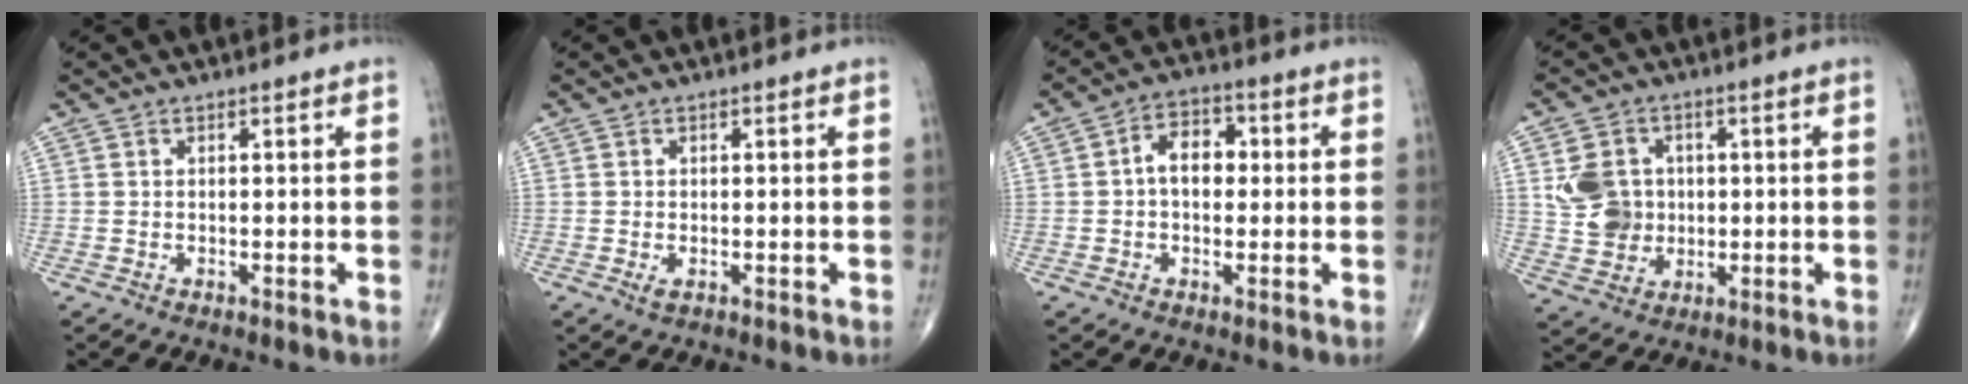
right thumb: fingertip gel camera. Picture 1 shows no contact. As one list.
[{"total": 1.1, "force": [-0.3, 0.5, 0.9], "torque": [-0.020, -0.004, -0.005]}, {"total": 6.6, "force": [0.3, 4.5, 4.8], "torque": [-0.062, 0.020, -0.005]}, {"total": 8.8, "force": [1.1, 7.7, 4.2], "torque": [-0.053, -0.002, 0.025]}]